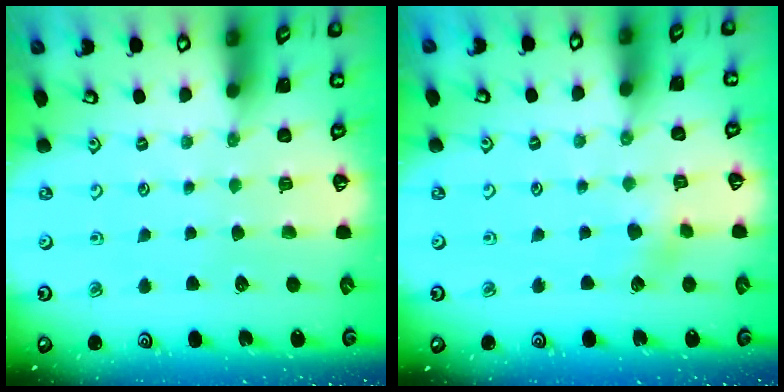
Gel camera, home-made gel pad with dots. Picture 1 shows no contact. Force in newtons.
{"total": 3.1, "press": 3.1, "slide": 0.4}